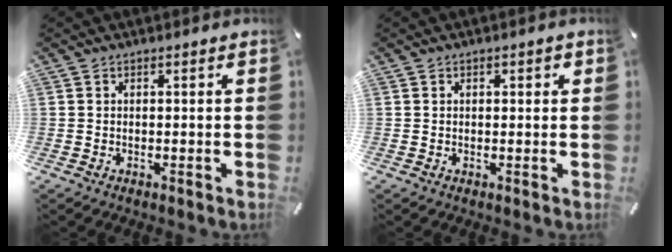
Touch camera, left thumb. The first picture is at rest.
{"total": 1.1, "force": [0.3, 0.7, 0.8], "torque": [-0.016, 0.006, 0.004]}